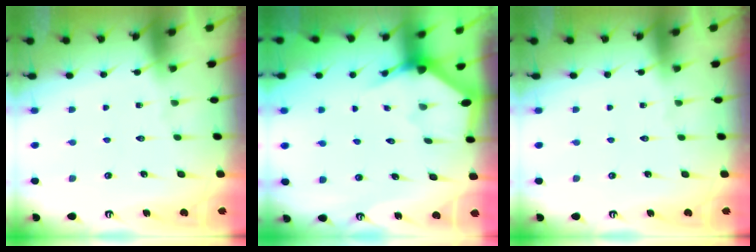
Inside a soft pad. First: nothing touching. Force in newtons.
{"total": 2.8, "press": 2.8, "slide": 0.2}
{"total": 0.0}